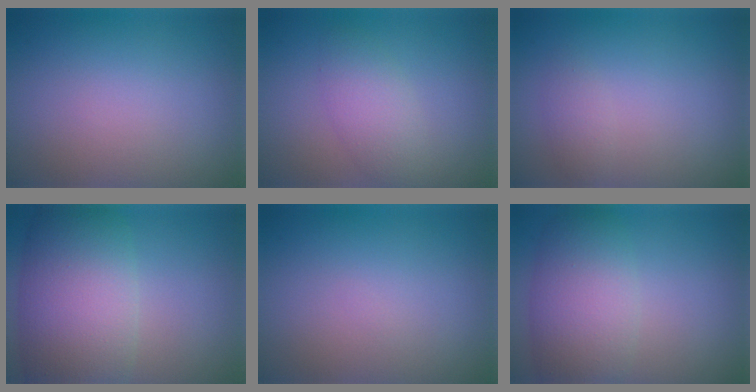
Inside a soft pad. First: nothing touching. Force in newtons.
{"total": 2.6, "press": 2.6, "slide": 0.3}
{"total": 1.2, "press": 1.2, "slide": 0.0}
{"total": 9.9, "press": 9.9, "slide": 0.1}
{"total": 0.0}
{"total": 4.5, "press": 4.4, "slide": 0.6}